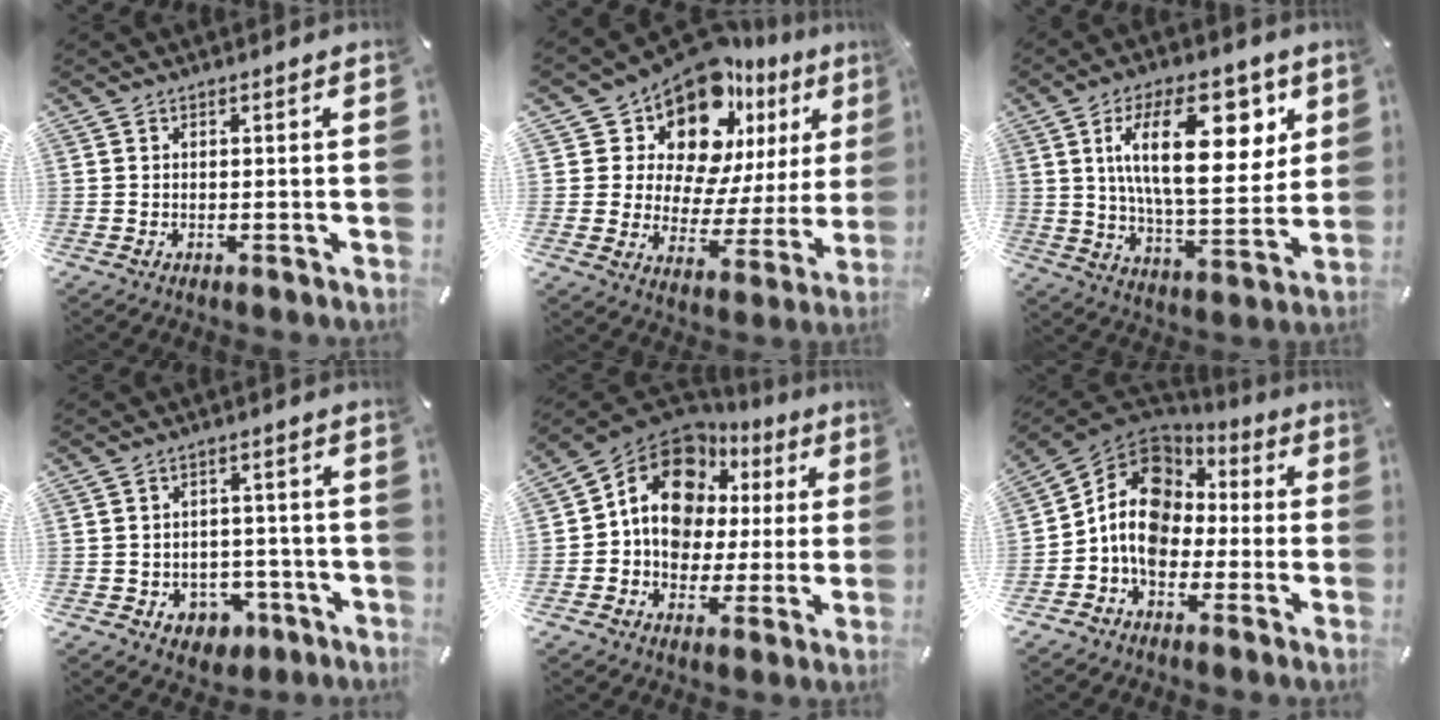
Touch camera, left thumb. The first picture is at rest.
{"total": 16.6, "force": [12.7, 8.6, 6.3], "torque": [-0.114, -0.119, 0.220]}
{"total": 22.8, "force": [8.0, 10.2, 18.7], "torque": [-0.300, -0.011, 0.120]}
{"total": 5.7, "force": [-1.4, 5.2, 2.0], "torque": [-0.024, 0.008, -0.022]}
{"total": 15.1, "force": [5.6, 11.6, 7.9], "torque": [-0.143, -0.033, 0.102]}
{"total": 12.6, "force": [-1.1, 10.6, 6.7], "torque": [-0.150, 0.008, -0.018]}